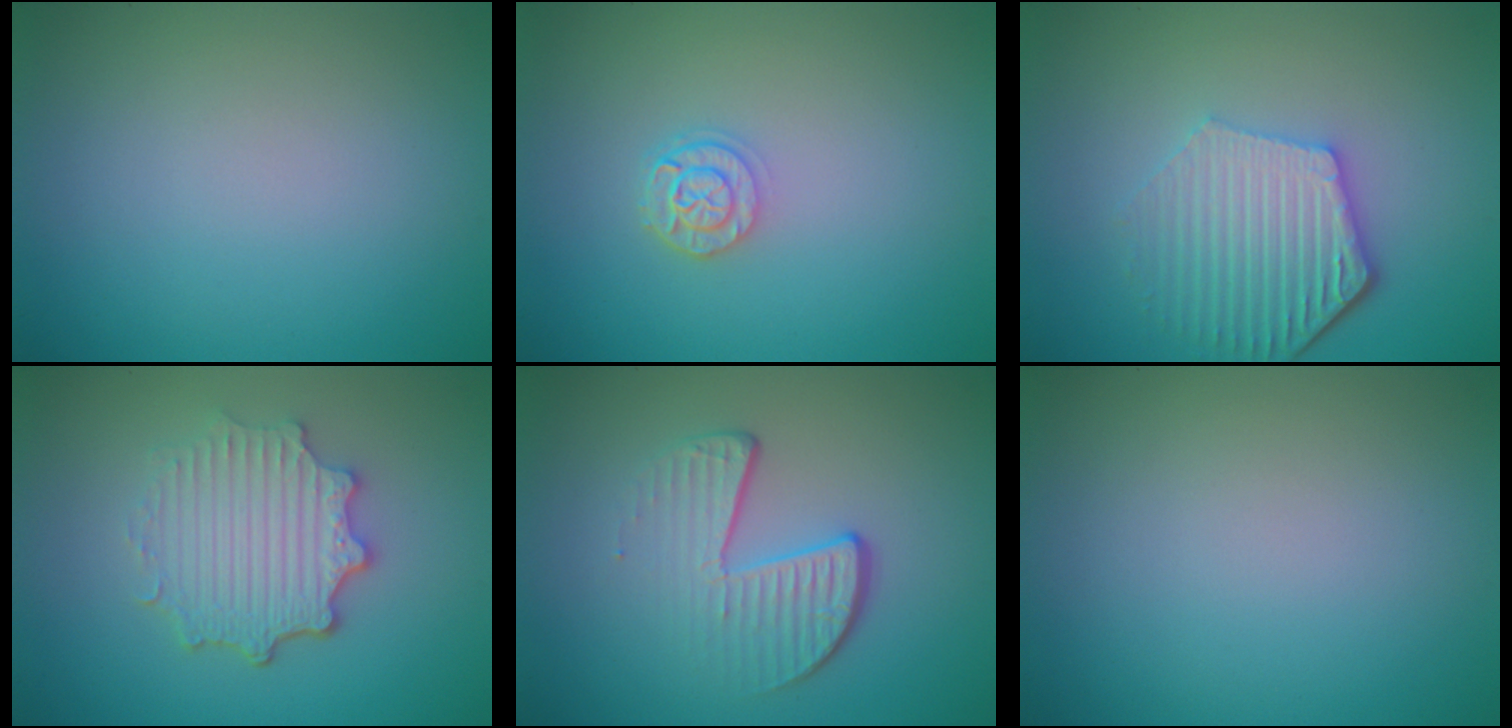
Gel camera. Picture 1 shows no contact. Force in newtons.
{"total": 2.2, "press": 1.8, "slide": 1.2}
{"total": 5.4, "press": 4.2, "slide": 3.4}
{"total": 4.9, "press": 3.8, "slide": 3.1}
{"total": 3.9, "press": 2.5, "slide": 3.0}
{"total": 0.0}